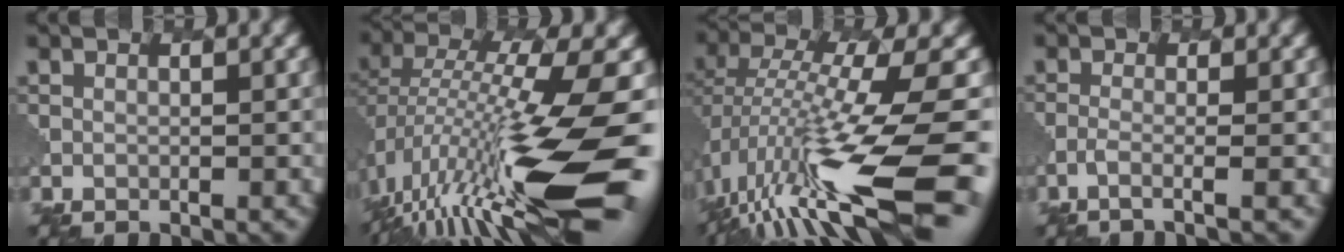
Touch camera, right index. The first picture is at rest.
{"total": 15.5, "force": [-4.6, 3.6, 14.4], "torque": [-0.273, 0.013, -0.079]}
{"total": 14.2, "force": [-5.0, 3.9, 12.8], "torque": [-0.254, 0.003, -0.078]}
{"total": 2.2, "force": [-1.1, 0.5, 1.8], "torque": [-0.021, 0.002, -0.045]}